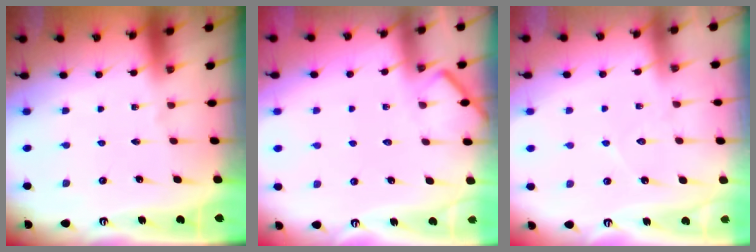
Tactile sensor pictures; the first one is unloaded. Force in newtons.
{"total": 4.1, "press": 4.1, "slide": 0.5}
{"total": 5.9, "press": 5.8, "slide": 0.7}